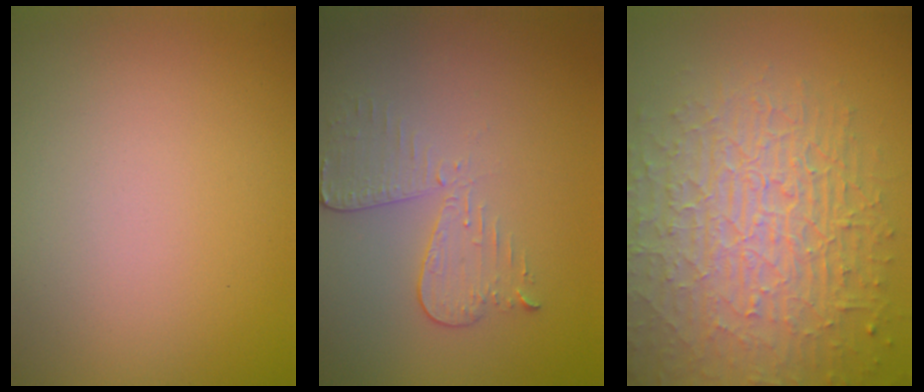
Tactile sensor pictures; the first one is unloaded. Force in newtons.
{"total": 2.9, "press": 2.6, "slide": 1.4}
{"total": 10.1, "press": 6.7, "slide": 7.5}